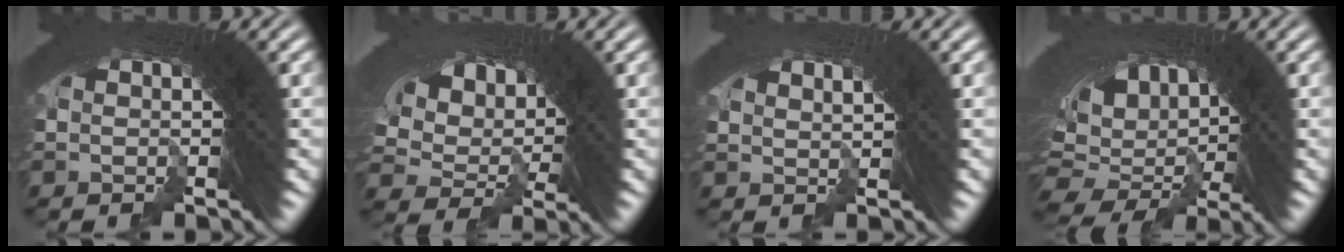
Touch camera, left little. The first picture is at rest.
{"total": 8.5, "force": [-2.0, 6.9, 4.5], "torque": [-0.127, -0.034, -0.021]}
{"total": 1.4, "force": [0.2, 1.2, 0.7], "torque": [-0.038, -0.008, 0.006]}
{"total": 12.3, "force": [-3.5, 9.5, 6.9], "torque": [-0.160, -0.062, -0.031]}